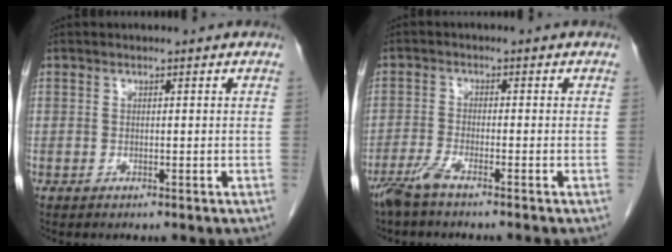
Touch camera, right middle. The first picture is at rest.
{"total": 3.6, "force": [-2.9, -0.3, 2.1], "torque": [-0.048, -0.007, -0.065]}